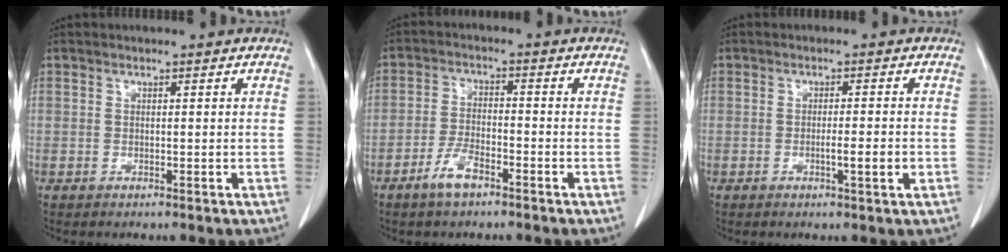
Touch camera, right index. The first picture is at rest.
{"total": 4.6, "force": [-3.1, 1.3, 3.1], "torque": [-0.071, -0.001, -0.057]}
{"total": 3.3, "force": [-0.9, 0.0, 3.1], "torque": [-0.049, -0.003, -0.015]}